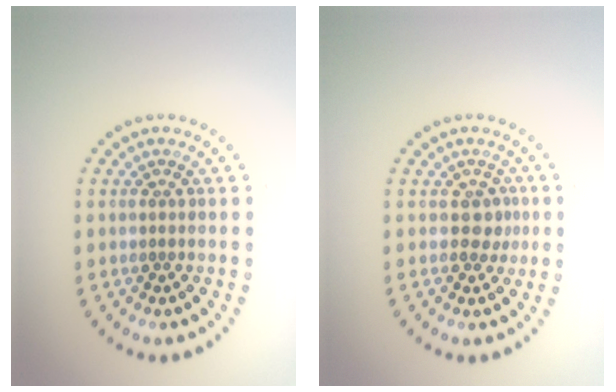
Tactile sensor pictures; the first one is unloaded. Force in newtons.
{"total": 1.6, "press": 1.4, "slide": 0.9}